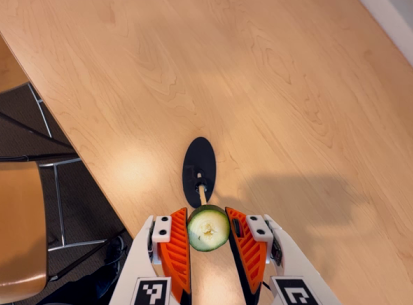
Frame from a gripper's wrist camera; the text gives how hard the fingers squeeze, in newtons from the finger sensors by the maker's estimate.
{"total": 10.0, "left": 10.7, "right": 9.3}